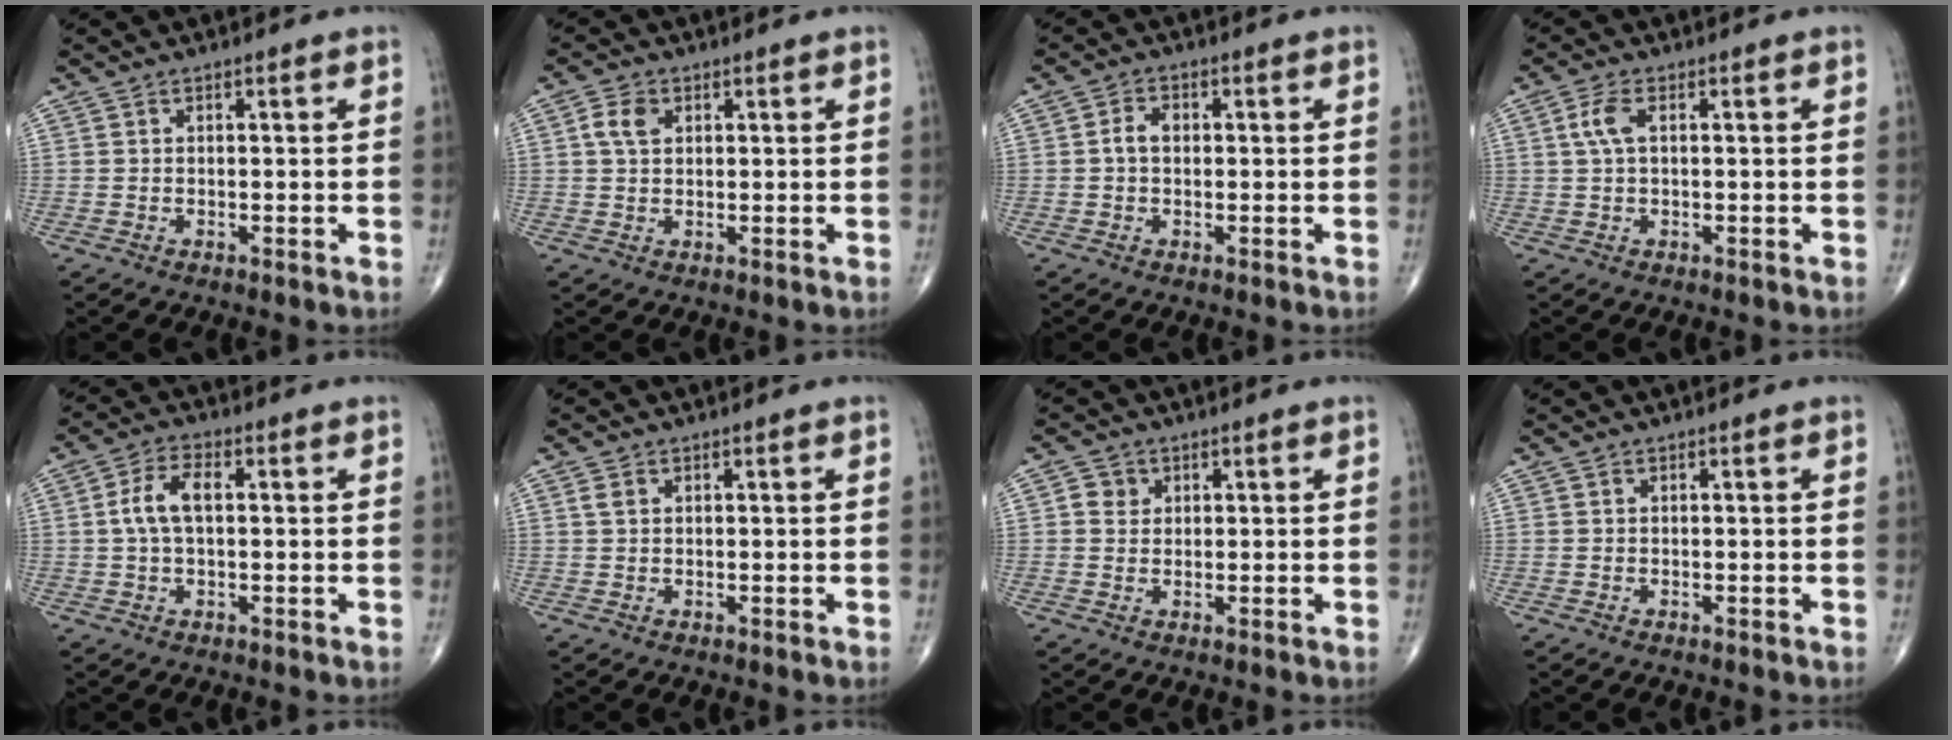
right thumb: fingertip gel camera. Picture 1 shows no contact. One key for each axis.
{"total": 3.9, "fx": 1.2, "fy": 2.7, "fz": 2.6, "tx": -0.050, "ty": 0.003, "tz": 0.021}
{"total": 2.9, "fx": 0.1, "fy": 2.0, "fz": 2.1, "tx": -0.038, "ty": 0.011, "tz": -0.003}
{"total": 3.6, "fx": 0.8, "fy": 1.6, "fz": 3.1, "tx": -0.080, "ty": 0.011, "tz": 0.015}
{"total": 6.2, "fx": 0.7, "fy": 3.1, "fz": 5.3, "tx": -0.111, "ty": 0.015, "tz": 0.009}
{"total": 1.4, "fx": 0.5, "fy": 1.0, "fz": 0.9, "tx": -0.019, "ty": 0.004, "tz": 0.012}
{"total": 2.7, "fx": 0.8, "fy": 2.4, "fz": 0.8, "tx": -0.002, "ty": -0.001, "tz": 0.009}
{"total": 0.0}